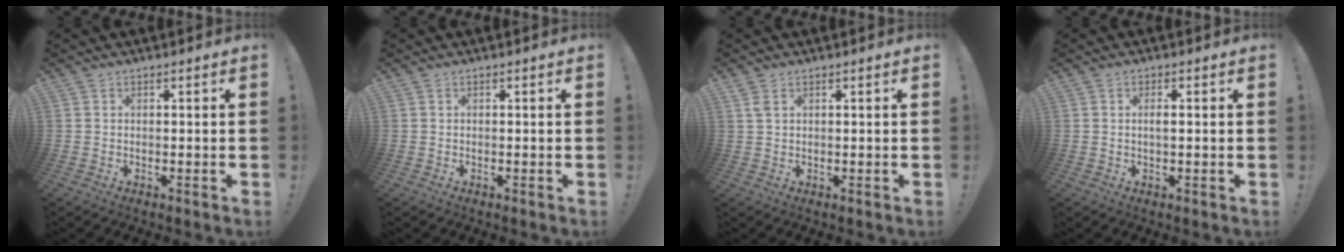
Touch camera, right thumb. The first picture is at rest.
{"total": 0.0}
{"total": 2.0, "force": [1.0, 0.7, 1.5], "torque": [-0.032, 0.002, 0.019]}
{"total": 1.9, "force": [-0.1, 0.6, 1.8], "torque": [-0.036, 0.004, -0.003]}